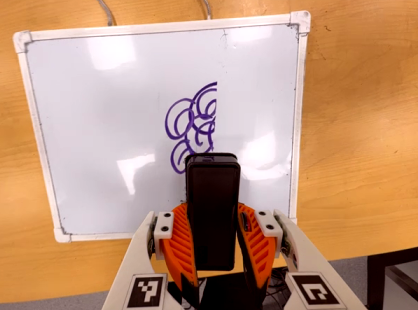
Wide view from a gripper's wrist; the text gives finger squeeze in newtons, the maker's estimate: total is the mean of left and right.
{"total": 9.8, "left": 7.4, "right": 12.3}